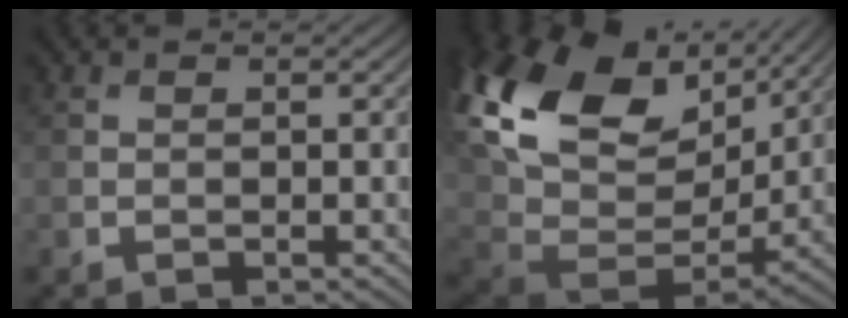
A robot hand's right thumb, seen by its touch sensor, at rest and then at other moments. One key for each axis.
{"total": 19.7, "fx": 8.0, "fy": 12.4, "fz": 13.1, "tx": -0.294, "ty": 0.007, "tz": 0.163}